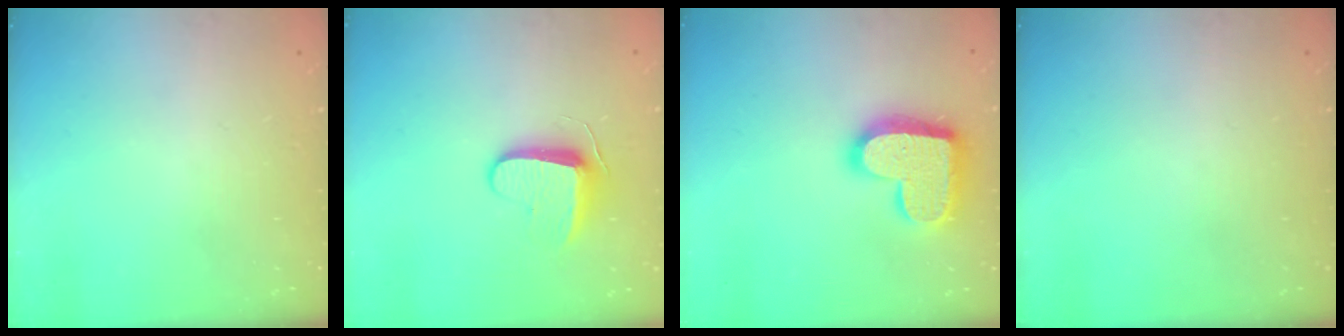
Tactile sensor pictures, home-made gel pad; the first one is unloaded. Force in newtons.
{"total": 8.7, "press": 8.7, "slide": 0.7}
{"total": 17.7, "press": 17.7, "slide": 1.2}
{"total": 0.0}